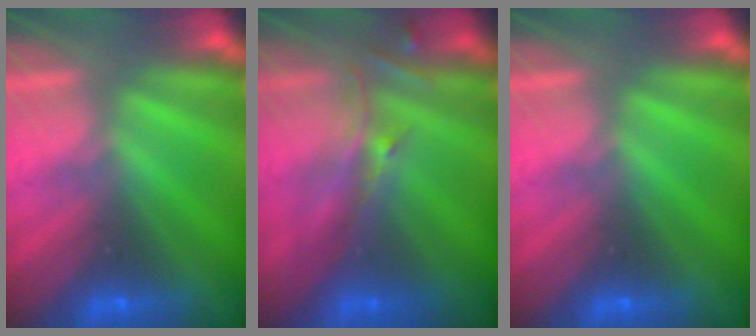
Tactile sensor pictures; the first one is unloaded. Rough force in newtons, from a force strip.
{"total": 2.6}
{"total": 0.0}